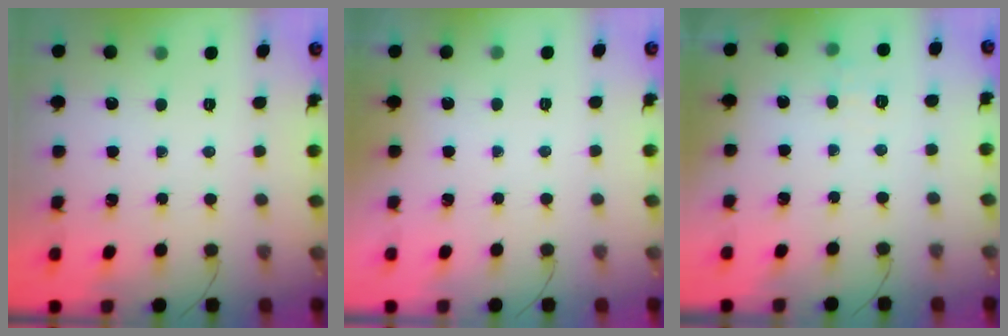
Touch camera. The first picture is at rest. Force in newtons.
{"total": 1.9, "press": 1.9, "slide": 0.3}
{"total": 3.6, "press": 3.3, "slide": 1.3}